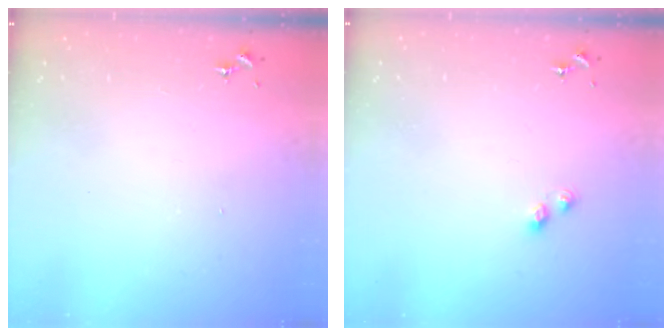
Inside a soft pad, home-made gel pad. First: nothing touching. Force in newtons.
{"total": 3.6, "press": 3.6, "slide": 0.4}